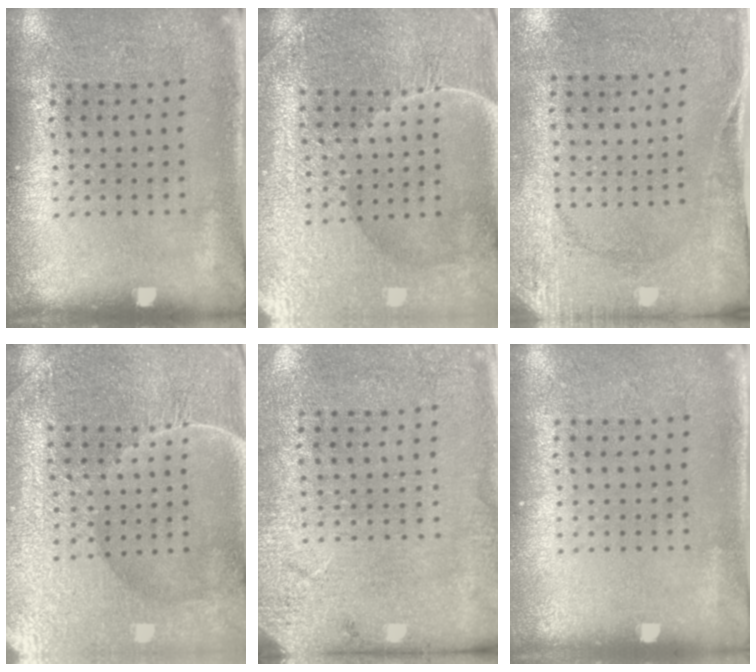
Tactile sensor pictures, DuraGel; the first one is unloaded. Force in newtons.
{"total": 4.7, "press": 4.5, "slide": 1.4}
{"total": 2.7, "press": 2.1, "slide": 1.7}
{"total": 4.7, "press": 4.5, "slide": 1.4}
{"total": 2.6, "press": 2.2, "slide": 1.3}
{"total": 0.0}